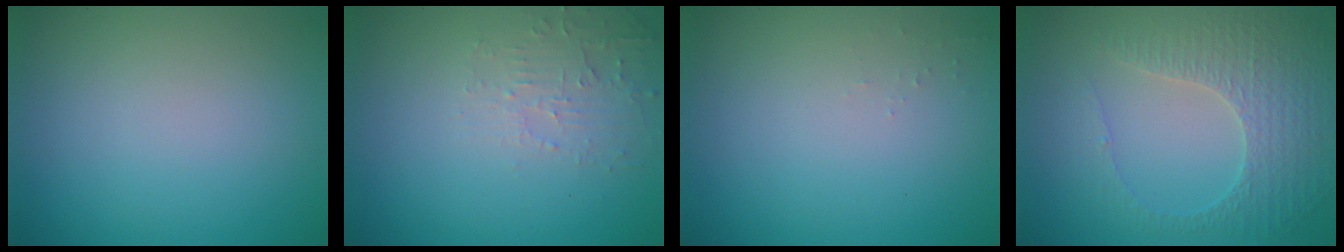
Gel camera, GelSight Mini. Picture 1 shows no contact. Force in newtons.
{"total": 2.4, "press": 2.3, "slide": 0.6}
{"total": 0.5, "press": 0.5, "slide": 0.2}
{"total": 3.4, "press": 3.2, "slide": 1.4}